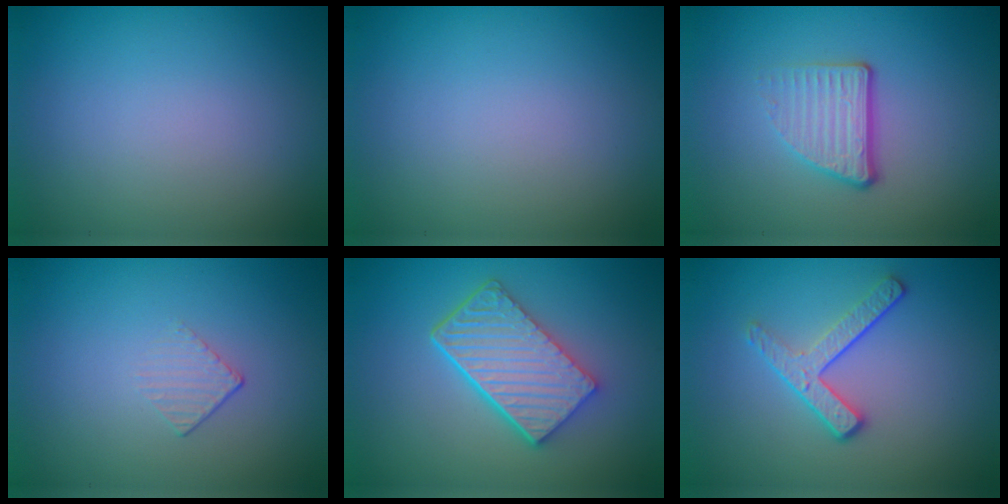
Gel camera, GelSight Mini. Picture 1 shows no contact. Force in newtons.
{"total": 0.0}
{"total": 3.4, "press": 2.2, "slide": 2.6}
{"total": 1.2, "press": 0.4, "slide": 1.2}
{"total": 6.0, "press": 4.4, "slide": 4.1}
{"total": 3.1, "press": 2.5, "slide": 1.8}